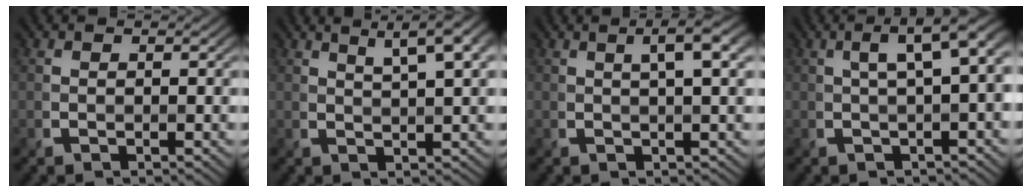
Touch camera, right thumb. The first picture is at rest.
{"total": 6.6, "force": [3.6, 1.4, 5.3], "torque": [-0.083, 0.016, 0.058]}
{"total": 4.0, "force": [1.4, 0.6, 3.7], "torque": [-0.058, 0.007, 0.024]}
{"total": 5.7, "force": [1.0, 1.4, 5.4], "torque": [-0.071, 0.024, 0.014]}